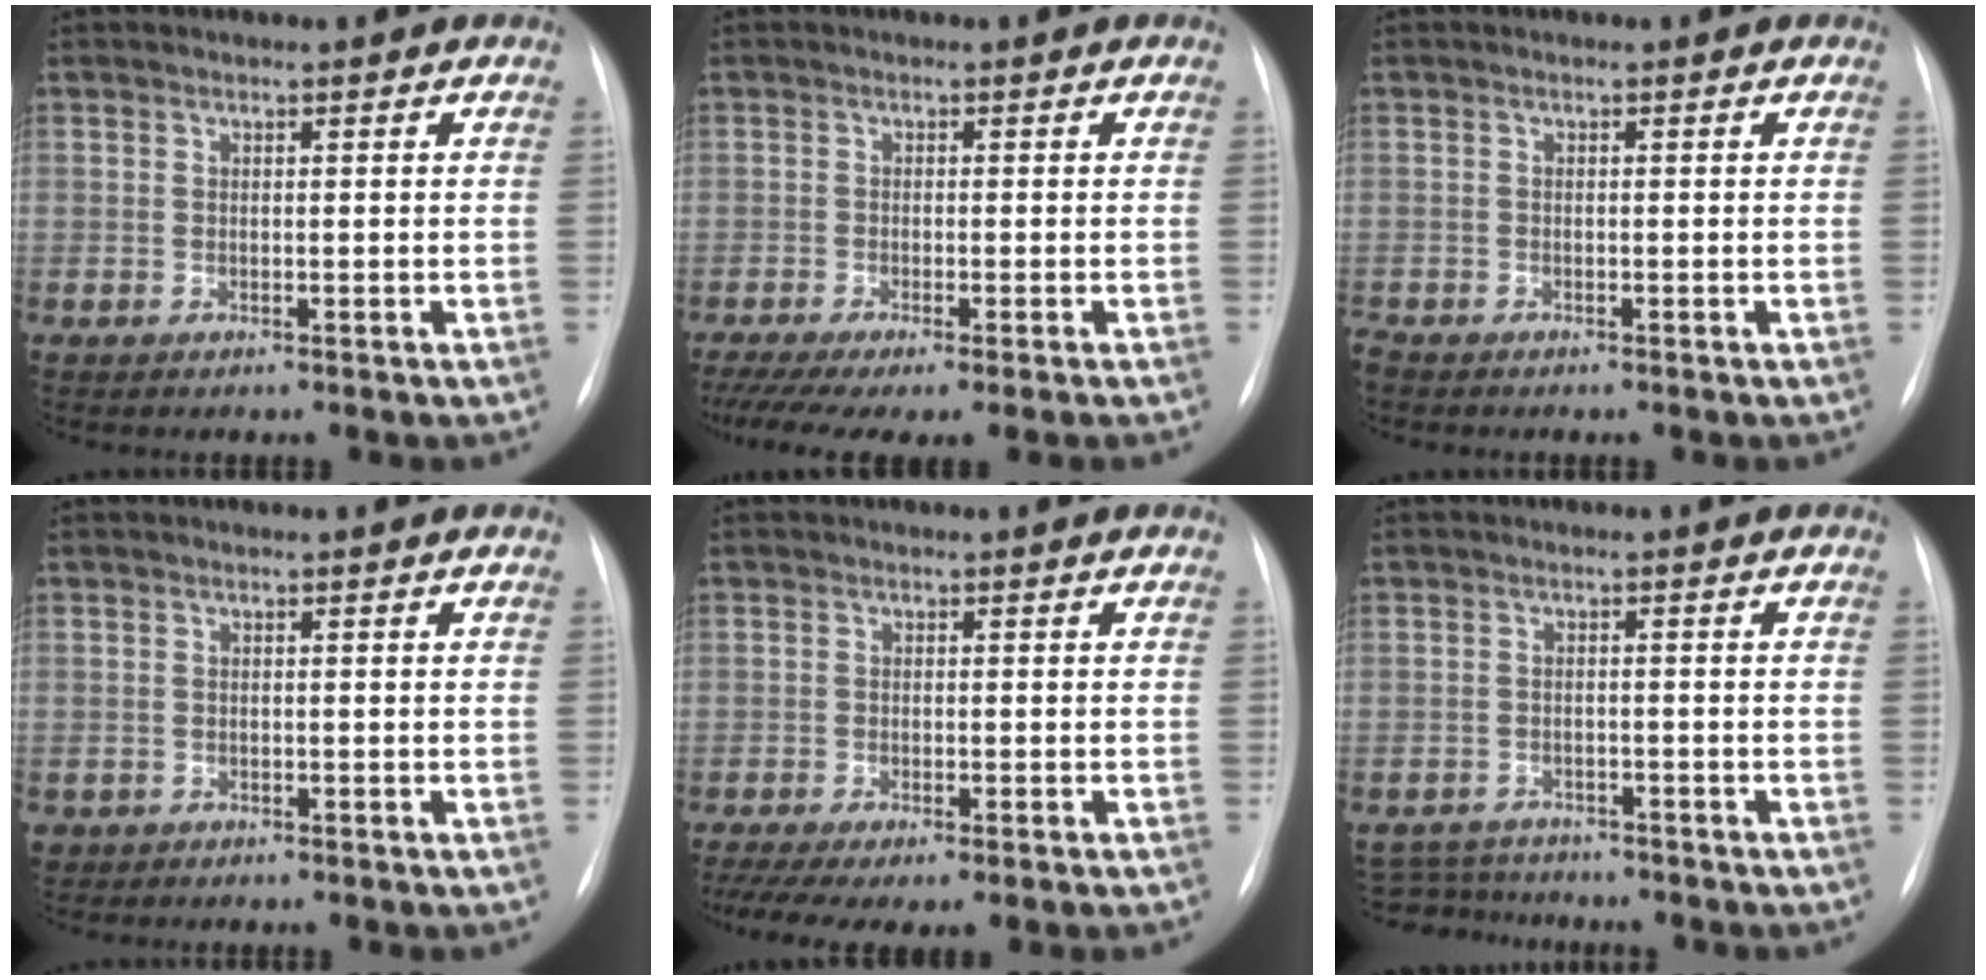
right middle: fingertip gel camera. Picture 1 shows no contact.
{"total": 9.5, "force": [-7.5, 0.7, 5.8], "torque": [-0.084, -0.014, -0.116]}
{"total": 1.3, "force": [-1.1, 0.3, 0.4], "torque": [-0.008, -0.004, -0.016]}
{"total": 1.2, "force": [-0.6, 1.0, 0.1], "torque": [-0.005, 0.003, -0.004]}
{"total": 10.2, "force": [-7.4, 2.5, 6.4], "torque": [-0.114, -0.006, -0.109]}
{"total": 5.4, "force": [-5.2, 1.5, -0.2], "torque": [0.003, 0.002, -0.081]}